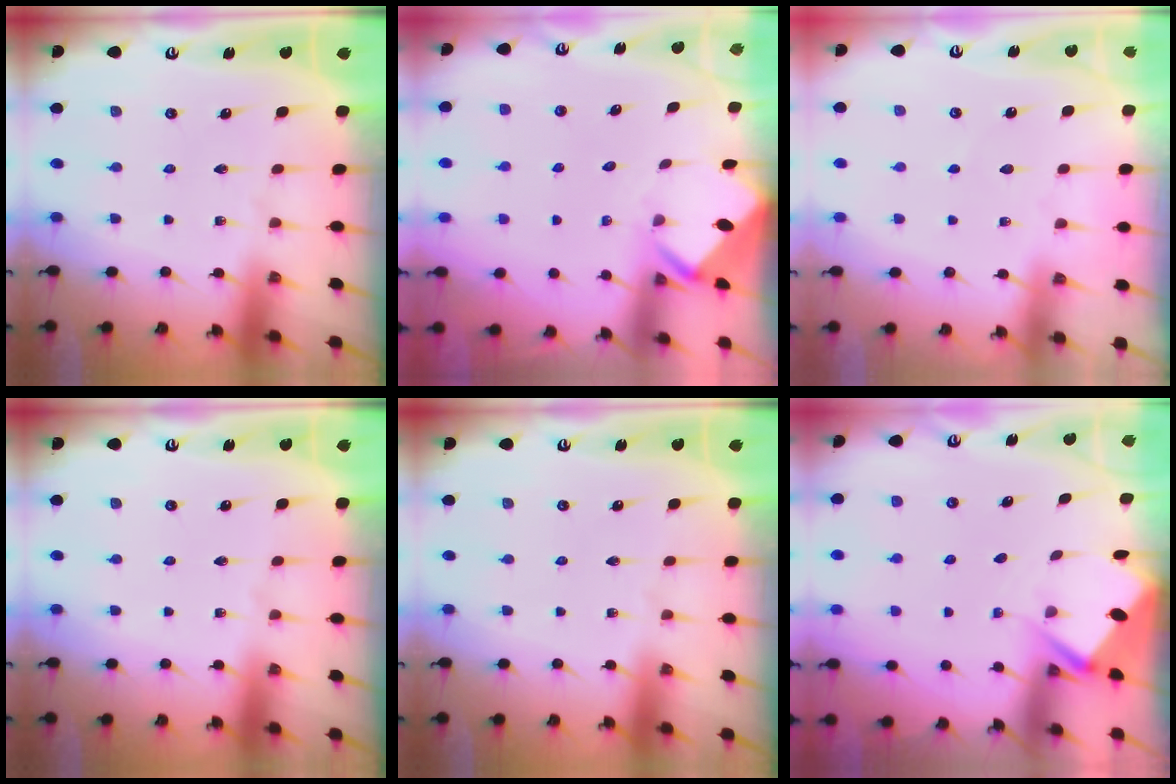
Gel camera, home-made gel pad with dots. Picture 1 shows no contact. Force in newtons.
{"total": 3.5, "press": 3.5, "slide": 0.3}
{"total": 2.5, "press": 2.5, "slide": 0.4}
{"total": 0.0}
{"total": 0.0}
{"total": 2.7, "press": 2.7, "slide": 0.4}